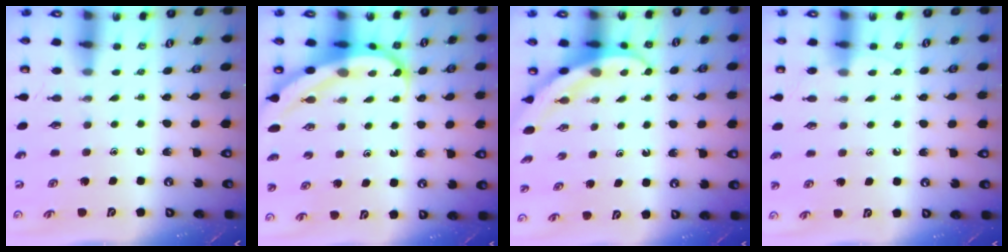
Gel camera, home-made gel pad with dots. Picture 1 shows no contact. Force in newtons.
{"total": 7.0, "press": 6.9, "slide": 1.3}
{"total": 4.0, "press": 4.0, "slide": 0.4}
{"total": 4.5, "press": 4.4, "slide": 0.4}